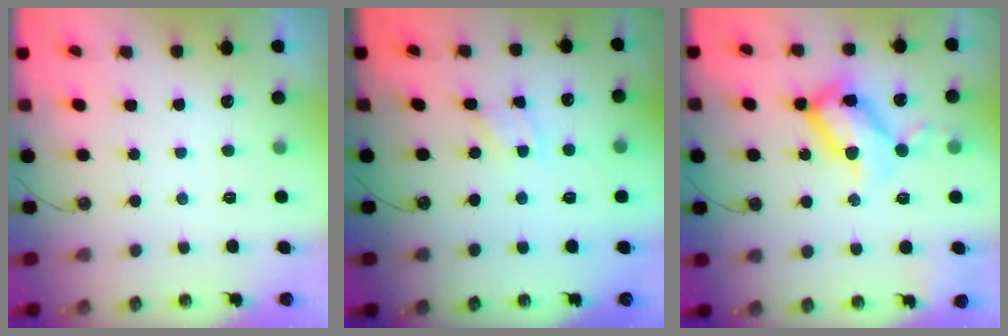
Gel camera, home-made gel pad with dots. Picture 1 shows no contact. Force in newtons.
{"total": 2.3, "press": 2.3, "slide": 0.4}
{"total": 20.1, "press": 20.0, "slide": 1.8}